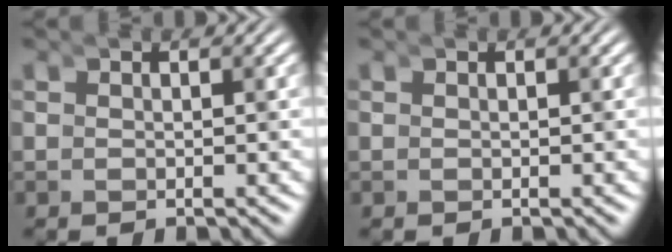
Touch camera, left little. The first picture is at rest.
{"total": 0.0}